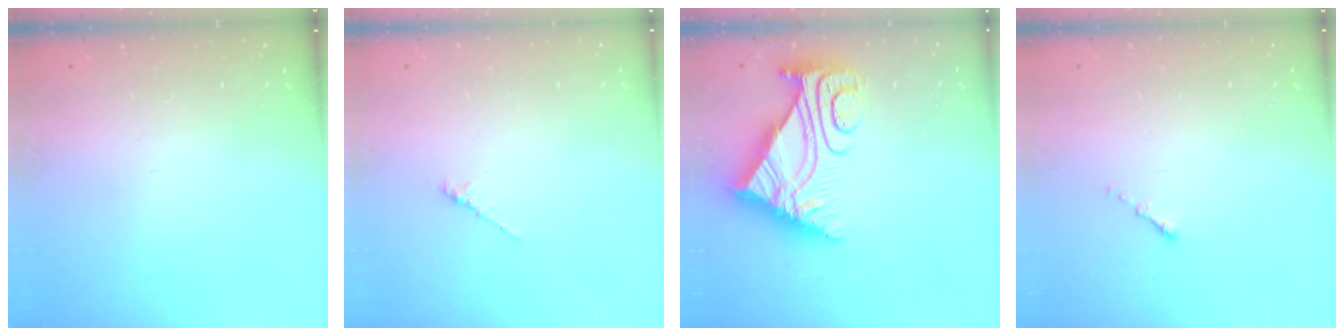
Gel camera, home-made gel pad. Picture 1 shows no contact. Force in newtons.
{"total": 1.6, "press": 1.5, "slide": 0.5}
{"total": 8.9, "press": 8.8, "slide": 0.9}
{"total": 0.0}